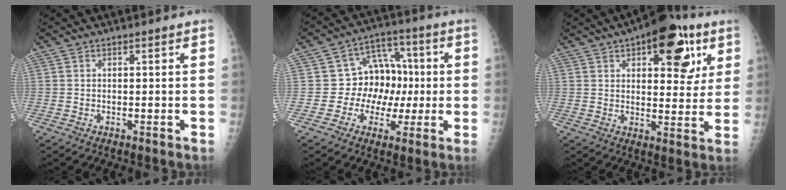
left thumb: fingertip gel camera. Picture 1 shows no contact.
{"total": 11.4, "force": [-0.4, 9.6, 6.0], "torque": [-0.040, 0.030, -0.009]}
{"total": 16.5, "force": [7.4, 7.7, 12.6], "torque": [-0.117, -0.013, 0.097]}